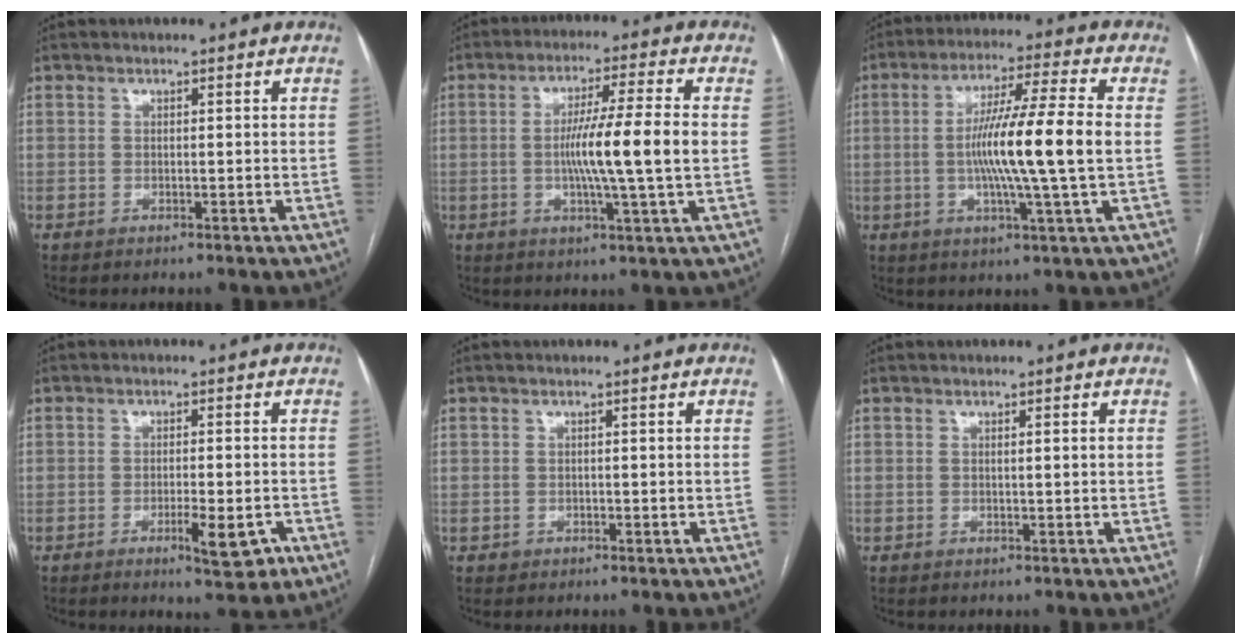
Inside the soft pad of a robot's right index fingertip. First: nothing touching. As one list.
[{"total": 10.8, "force": [-0.4, -0.8, 10.7], "torque": [-0.190, -0.001, -0.009]}, {"total": 13.7, "force": [-0.4, -0.9, 13.7], "torque": [-0.247, 0.002, -0.013]}, {"total": 5.6, "force": [-2.6, 1.1, 4.8], "torque": [-0.069, -0.004, -0.030]}, {"total": 0.7, "force": [-0.2, 0.7, 0.0], "torque": [0.001, 0.005, -0.004]}, {"total": 0.7, "force": [0.1, -0.1, 0.7], "torque": [-0.012, 0.002, 0.003]}]